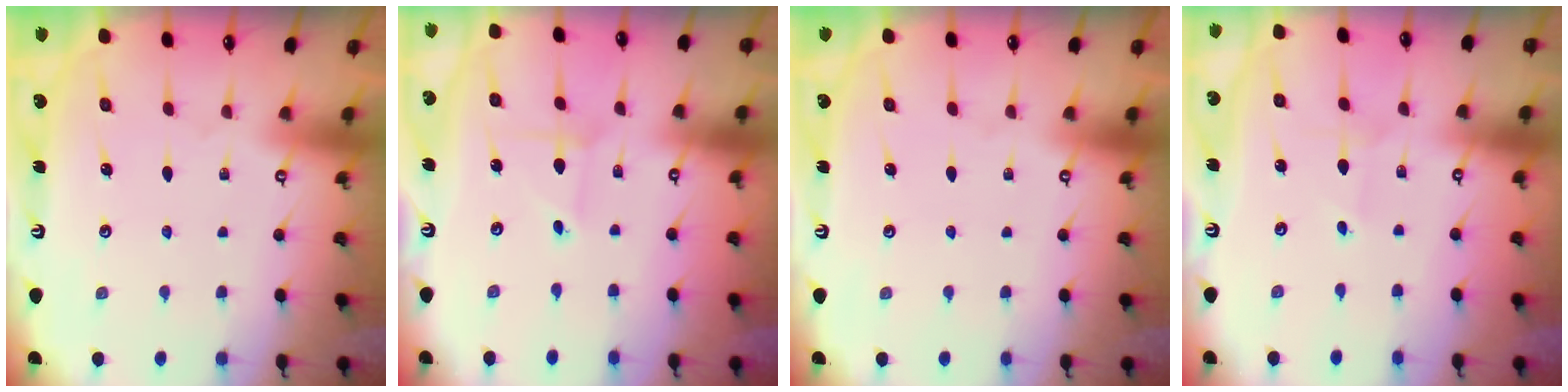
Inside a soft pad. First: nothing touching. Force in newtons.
{"total": 1.4, "press": 1.4, "slide": 0.1}
{"total": 0.0}
{"total": 0.6, "press": 0.6, "slide": 0.1}